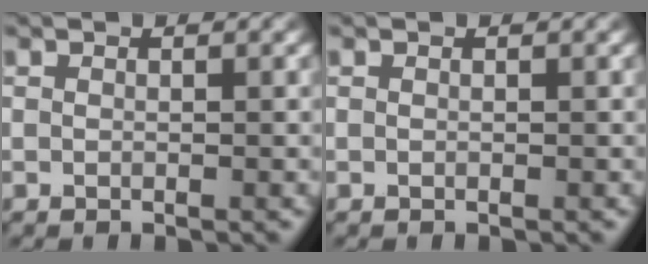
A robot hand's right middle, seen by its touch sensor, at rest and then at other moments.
{"total": 0.0}